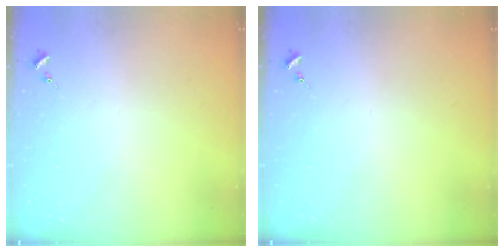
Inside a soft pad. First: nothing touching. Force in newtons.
{"total": 0.0}